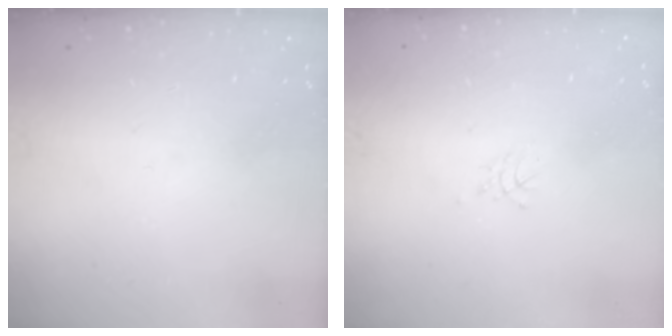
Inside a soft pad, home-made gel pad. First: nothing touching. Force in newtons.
{"total": 5.1, "press": 5.1, "slide": 0.2}